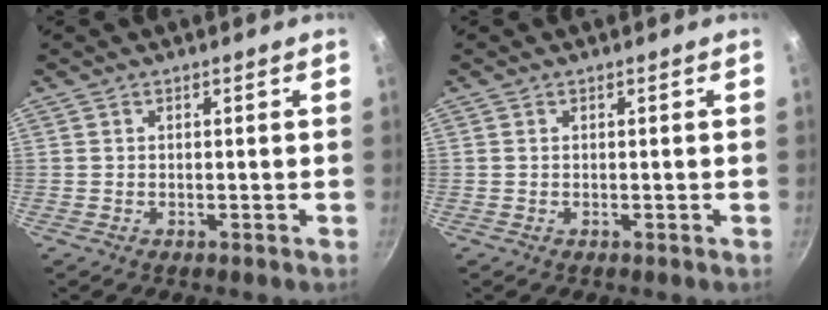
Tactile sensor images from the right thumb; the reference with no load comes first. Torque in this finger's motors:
{"motor_torque": [-0.28, -0.01, -0.13, 0.21, -0.02]}